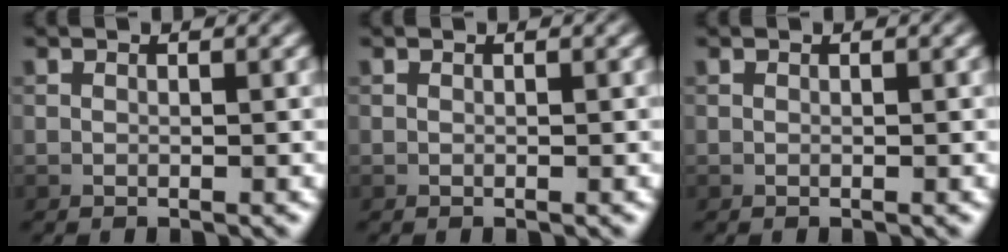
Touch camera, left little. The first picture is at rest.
{"total": 0.0}
{"total": 0.0}